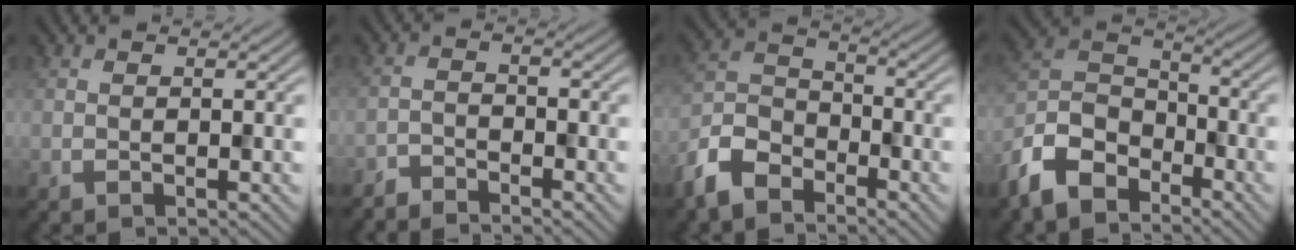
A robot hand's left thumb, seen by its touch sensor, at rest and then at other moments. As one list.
[{"total": 3.0, "force": [-2.9, 0.4, 0.5], "torque": [-0.010, -0.003, -0.066]}, {"total": 7.7, "force": [-5.8, 3.7, 3.5], "torque": [-0.086, -0.006, -0.140]}, {"total": 9.6, "force": [-7.0, 4.8, 4.6], "torque": [-0.110, -0.004, -0.165]}]